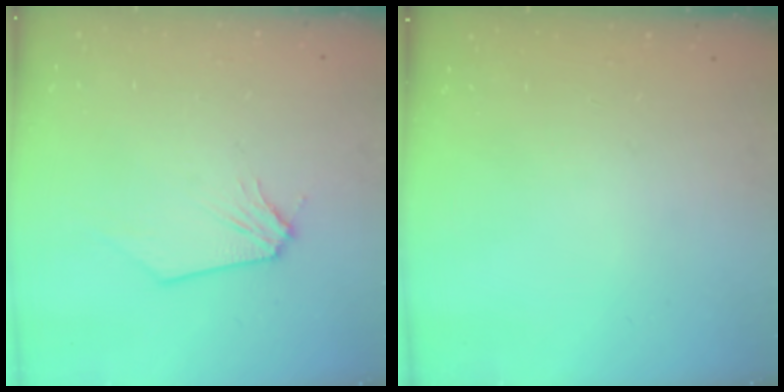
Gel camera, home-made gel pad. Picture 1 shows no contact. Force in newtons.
{"total": 0.0}